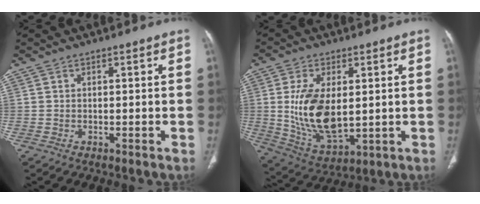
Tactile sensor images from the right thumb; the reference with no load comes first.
{"total": 14.4, "force": [1.0, 7.7, 12.2], "torque": [-0.225, -0.019, 0.034]}